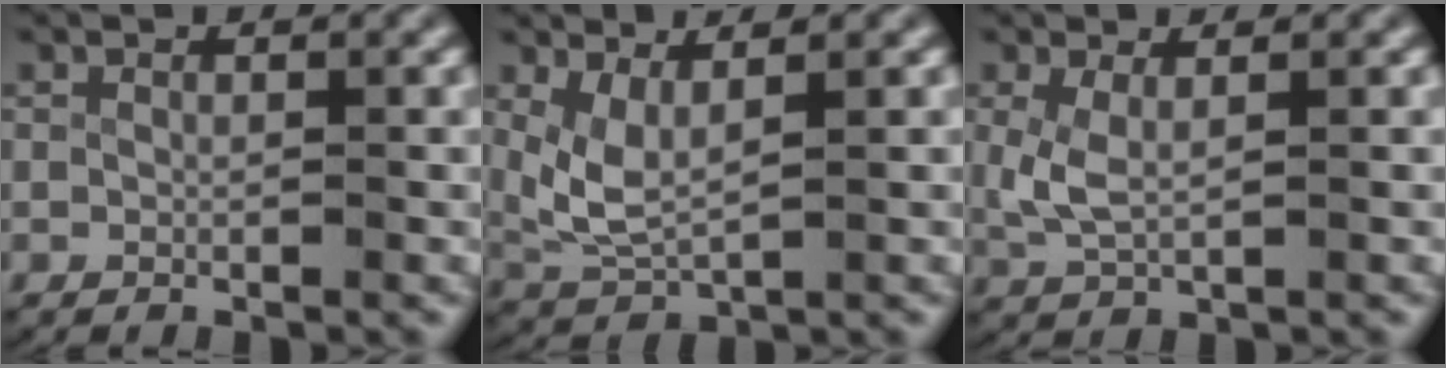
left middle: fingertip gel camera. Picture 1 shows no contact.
{"total": 4.9, "force": [0.9, 3.7, 3.2], "torque": [-0.092, -0.015, 0.025]}
{"total": 2.6, "force": [0.4, 1.3, 2.2], "torque": [-0.065, -0.012, 0.019]}